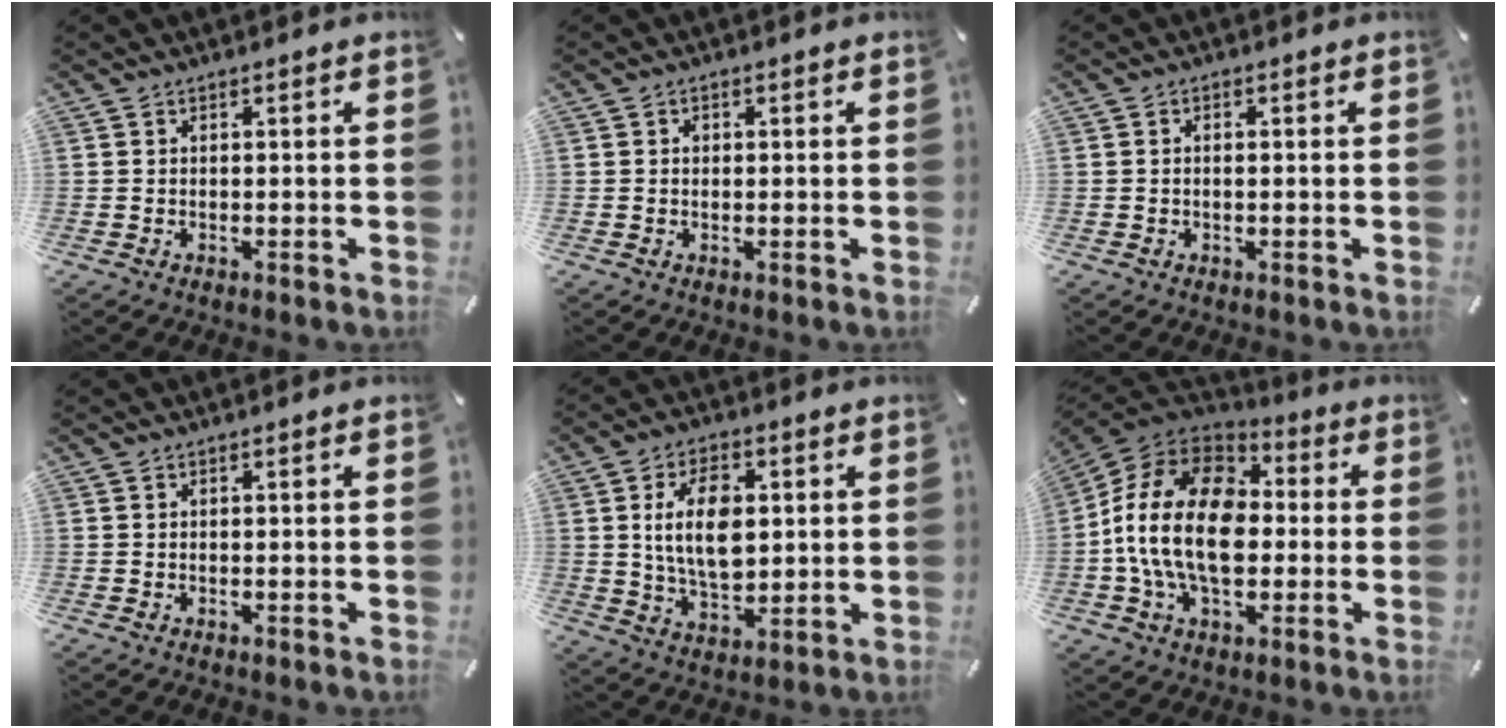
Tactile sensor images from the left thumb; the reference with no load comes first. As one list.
[{"total": 0.9, "force": [0.1, 0.8, 0.3], "torque": [-0.006, 0.004, 0.000]}, {"total": 0.9, "force": [-0.1, 0.4, 0.8], "torque": [-0.016, 0.000, -0.002]}, {"total": 0.0}, {"total": 12.7, "force": [2.2, 8.2, 9.5], "torque": [-0.188, 0.005, 0.036]}, {"total": 20.8, "force": [-1.9, 14.3, 15.1], "torque": [-0.307, 0.025, -0.035]}]